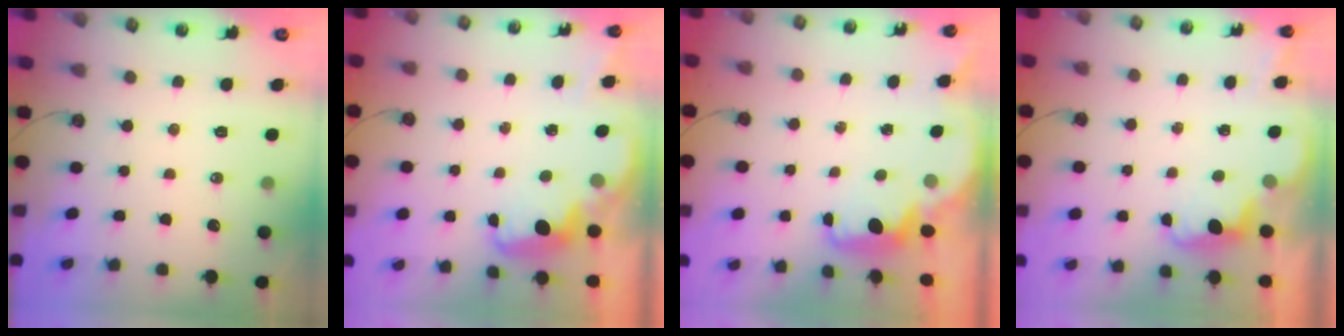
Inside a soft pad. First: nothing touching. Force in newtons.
{"total": 2.8, "press": 2.7, "slide": 0.8}
{"total": 2.4, "press": 2.3, "slide": 0.6}
{"total": 3.0, "press": 3.0, "slide": 0.7}